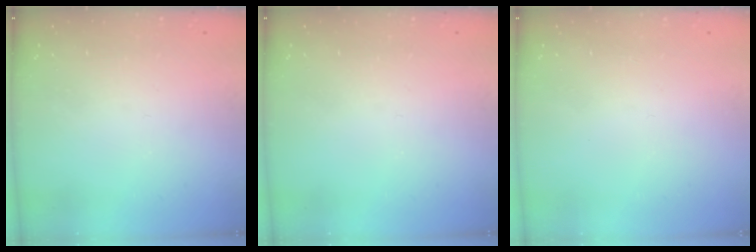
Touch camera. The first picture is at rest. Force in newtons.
{"total": 0.0}
{"total": 1.8, "press": 1.7, "slide": 0.1}